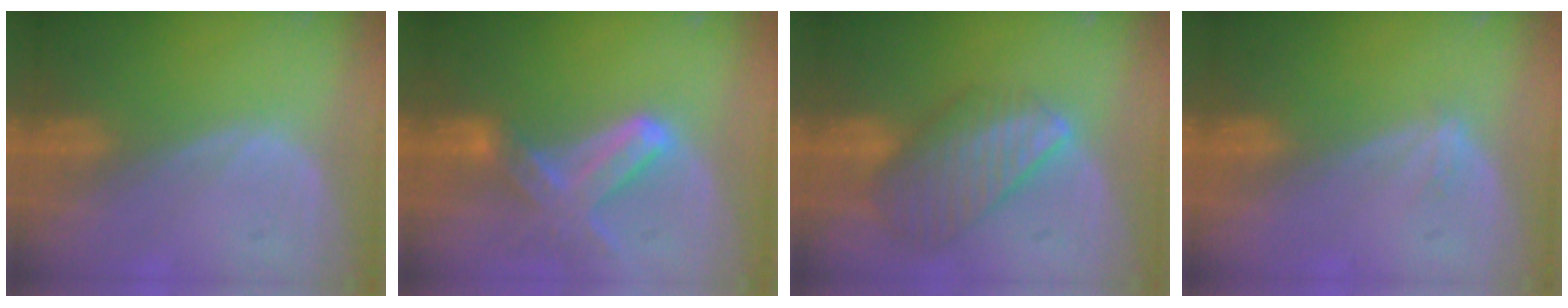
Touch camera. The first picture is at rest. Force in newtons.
{"total": 6.8, "press": 6.6, "slide": 1.7}
{"total": 9.0, "press": 7.8, "slide": 4.4}
{"total": 1.2, "press": 0.8, "slide": 0.8}